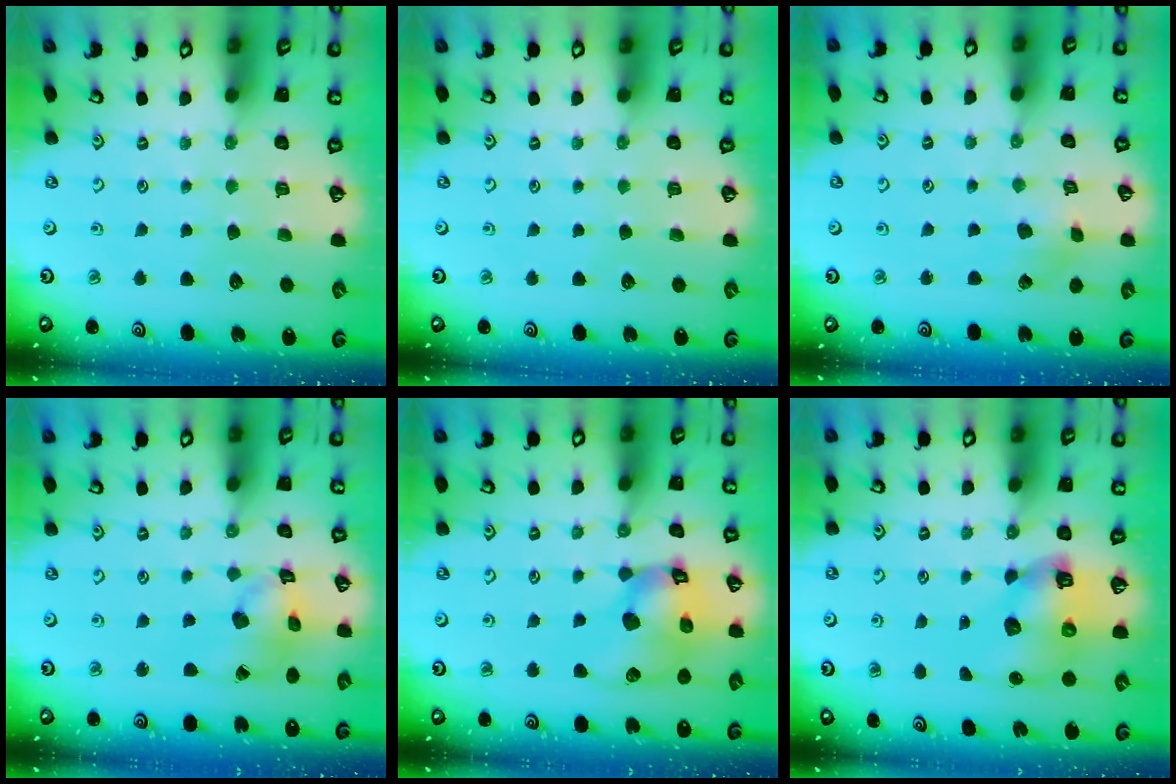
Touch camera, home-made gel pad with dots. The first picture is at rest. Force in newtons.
{"total": 0.0}
{"total": 2.8, "press": 2.8, "slide": 0.4}
{"total": 11.4, "press": 11.3, "slide": 1.4}
{"total": 15.0, "press": 14.9, "slide": 2.2}
{"total": 8.9, "press": 8.9, "slide": 1.1}